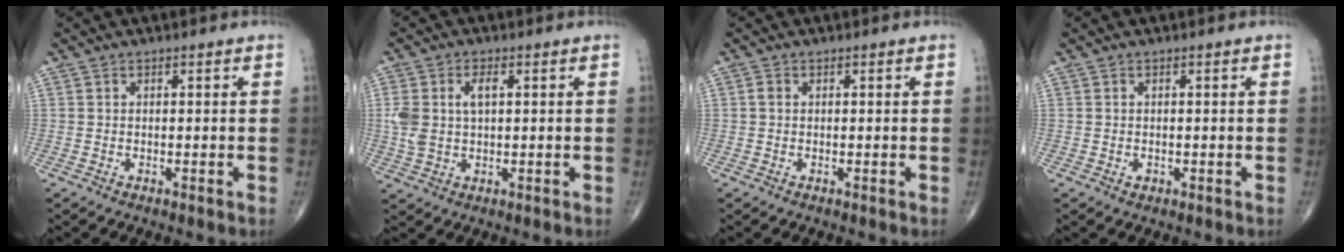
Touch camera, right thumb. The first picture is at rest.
{"total": 6.5, "force": [1.2, 3.6, 5.3], "torque": [-0.124, 0.011, 0.027]}
{"total": 0.7, "force": [0.0, 0.5, 0.5], "torque": [-0.008, 0.000, -0.001]}
{"total": 0.7, "force": [-0.2, 0.5, 0.4], "torque": [-0.006, -0.001, -0.001]}